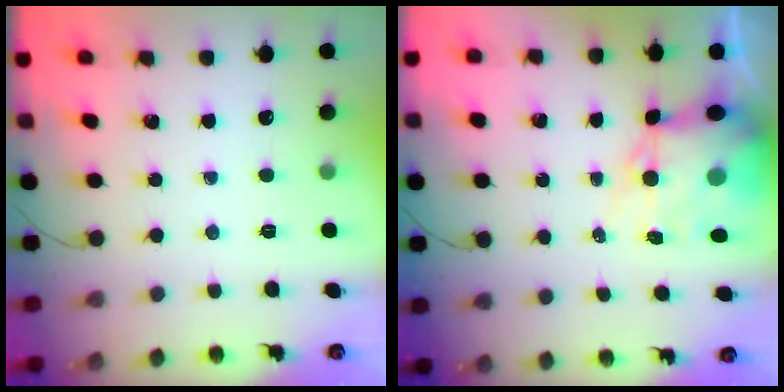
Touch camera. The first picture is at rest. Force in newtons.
{"total": 11.1, "press": 10.7, "slide": 2.8}